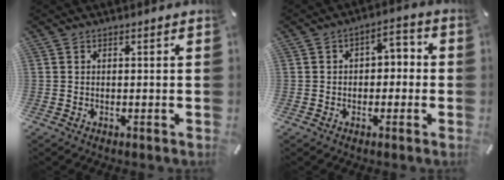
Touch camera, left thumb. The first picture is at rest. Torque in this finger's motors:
{"motor_torque": [-0.06, -0.08, 0.25, 0.28, 0.13]}